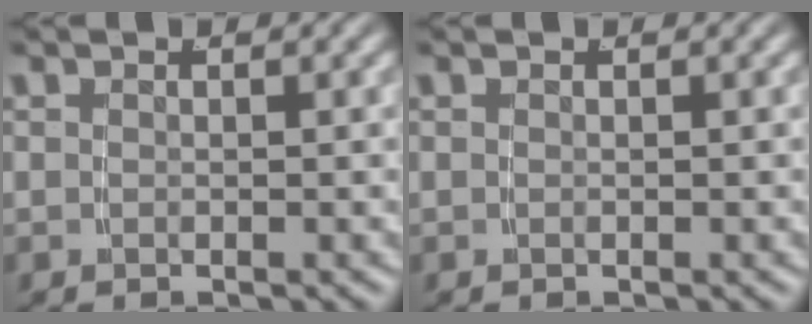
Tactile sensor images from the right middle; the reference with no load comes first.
{"total": 0.0}